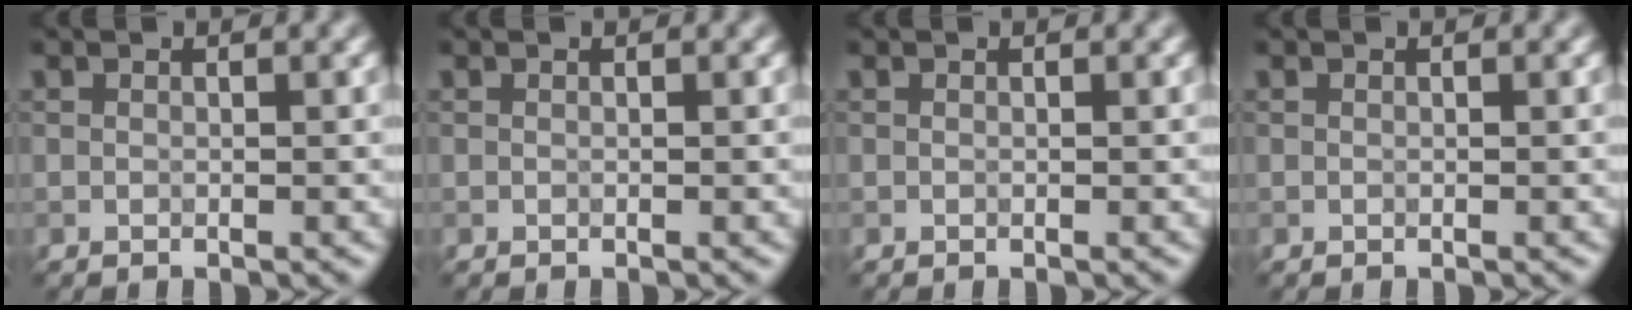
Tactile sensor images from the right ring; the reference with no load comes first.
{"total": 0.0}
{"total": 0.0}
{"total": 0.0}